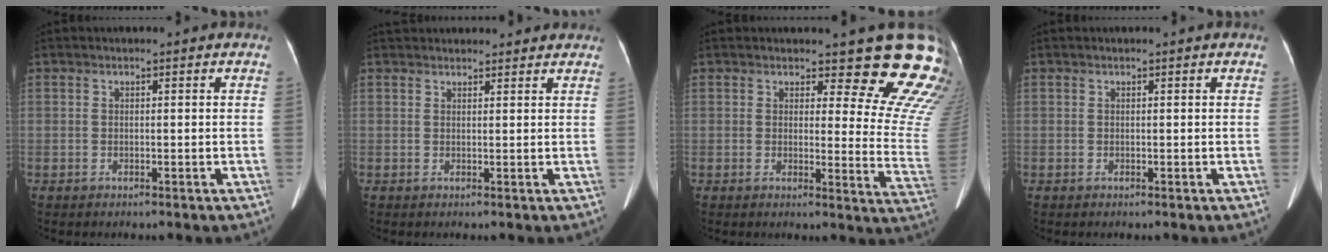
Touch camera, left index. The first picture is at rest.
{"total": 9.1, "force": [8.4, 2.6, 2.2], "torque": [-0.013, 0.039, 0.105]}
{"total": 14.2, "force": [12.3, 3.3, 6.2], "torque": [-0.039, -0.100, 0.104]}
{"total": 0.0}